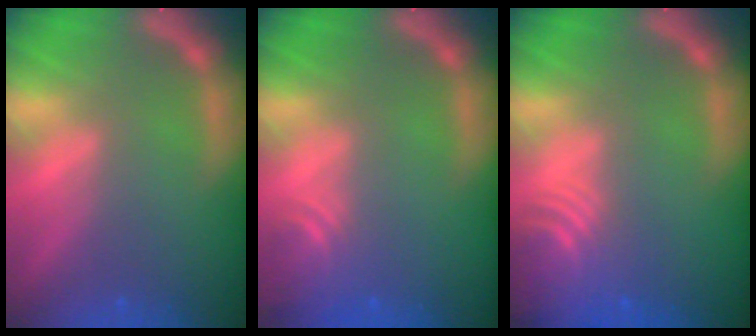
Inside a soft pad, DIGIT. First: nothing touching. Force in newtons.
{"total": 3.0}
{"total": 6.5}